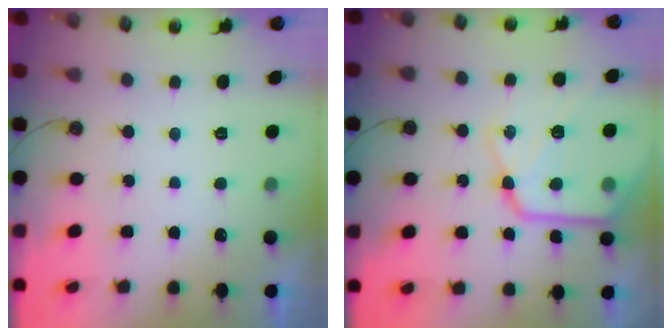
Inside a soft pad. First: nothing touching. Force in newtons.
{"total": 19.6, "press": 19.5, "slide": 2.0}